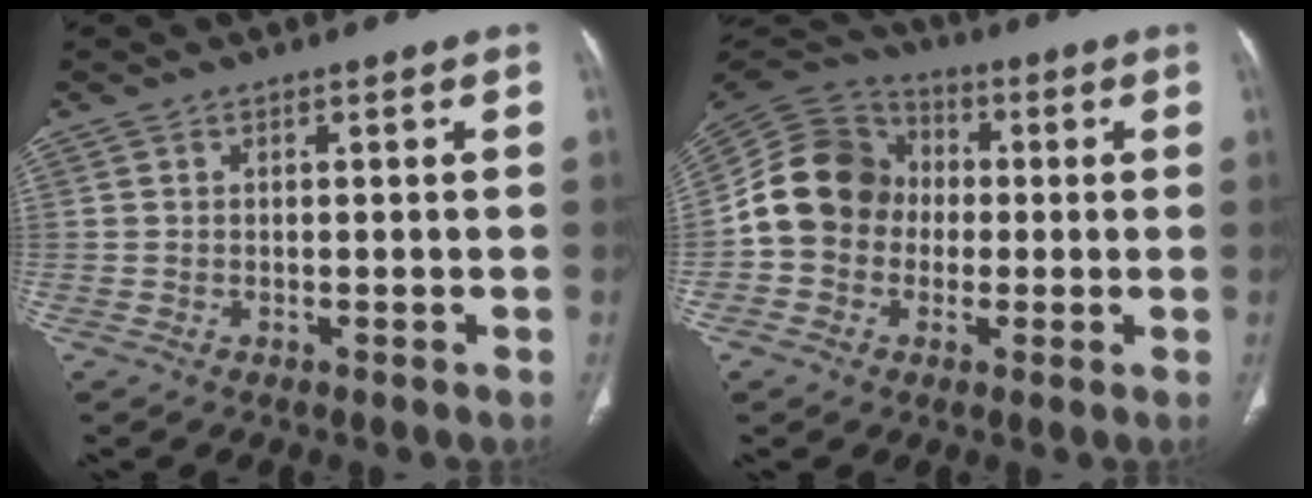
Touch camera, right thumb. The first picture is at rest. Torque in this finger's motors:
{"motor_torque": [0.03, 0.12, 0.71, -0.70, 0.24]}